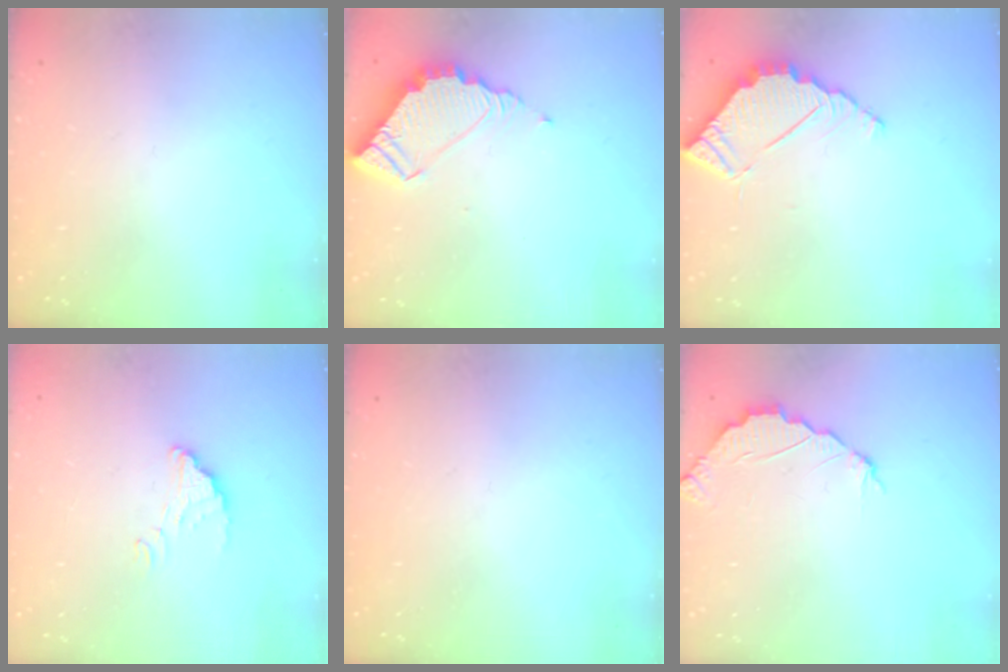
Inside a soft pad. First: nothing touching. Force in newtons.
{"total": 6.5, "press": 6.5, "slide": 0.1}
{"total": 5.8, "press": 5.8, "slide": 0.4}
{"total": 1.8, "press": 1.8, "slide": 0.0}
{"total": 0.0}
{"total": 2.2, "press": 2.2, "slide": 0.2}